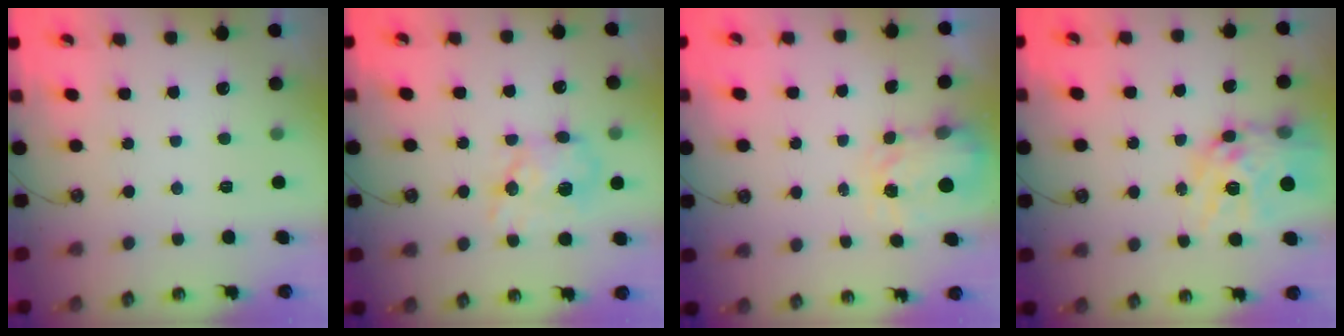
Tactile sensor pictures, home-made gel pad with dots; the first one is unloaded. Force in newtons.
{"total": 11.9, "press": 11.9, "slide": 0.2}
{"total": 3.8, "press": 3.7, "slide": 0.5}
{"total": 17.1, "press": 17.0, "slide": 1.6}